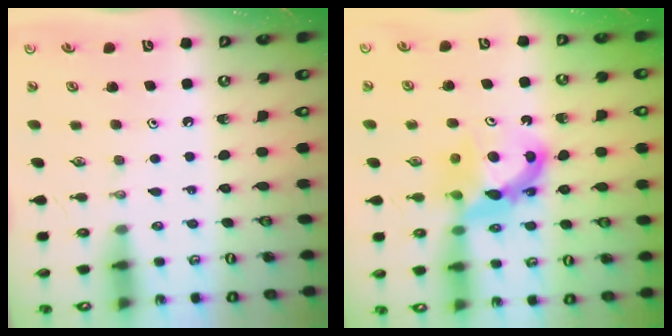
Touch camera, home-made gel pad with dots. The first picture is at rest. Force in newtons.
{"total": 8.4, "press": 8.3, "slide": 0.4}